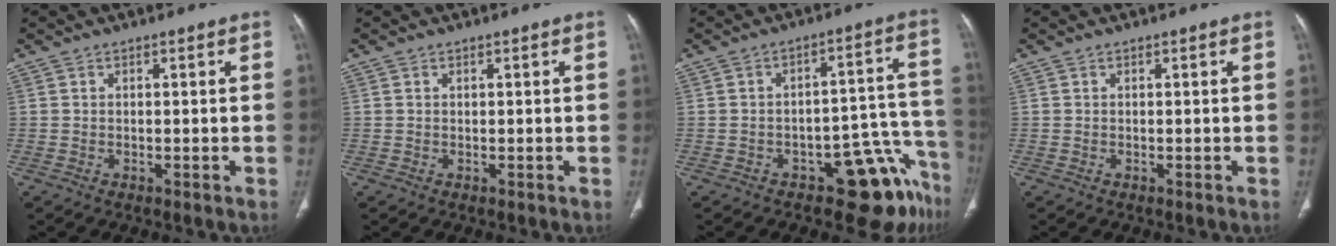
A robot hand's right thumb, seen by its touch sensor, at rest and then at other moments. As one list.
[{"total": 0.0}, {"total": 12.1, "force": [-8.2, 5.4, 7.1], "torque": [-0.020, 0.098, -0.112]}, {"total": 0.0}]